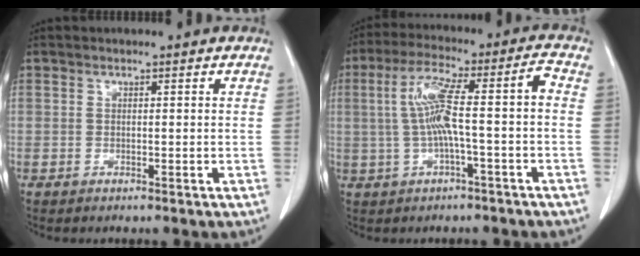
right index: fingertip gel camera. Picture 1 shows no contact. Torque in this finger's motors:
{"motor_torque": [1.26, 0.15, 0.56, 0.21]}